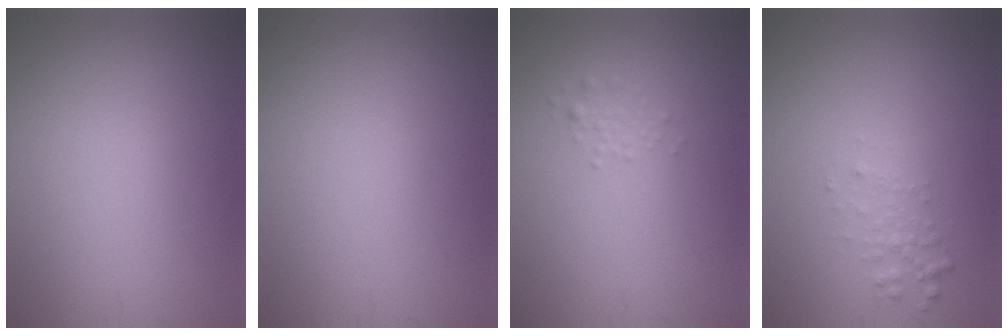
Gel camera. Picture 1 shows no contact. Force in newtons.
{"total": 0.0}
{"total": 1.0, "press": 1.0, "slide": 0.0}
{"total": 1.3, "press": 1.3, "slide": 0.0}